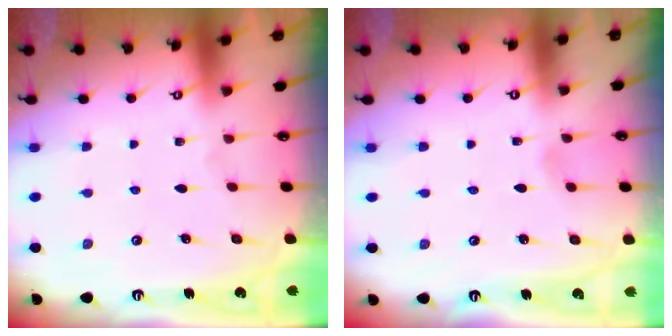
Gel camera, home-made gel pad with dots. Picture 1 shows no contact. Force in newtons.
{"total": 1.9, "press": 1.9, "slide": 0.2}